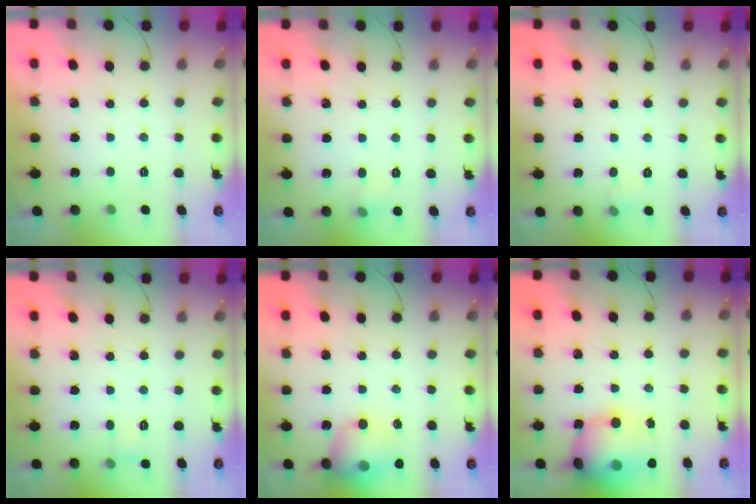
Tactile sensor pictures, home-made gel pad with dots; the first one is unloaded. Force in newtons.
{"total": 5.3, "press": 5.0, "slide": 1.5}
{"total": 4.5, "press": 4.2, "slide": 1.5}
{"total": 3.7, "press": 3.5, "slide": 1.2}
{"total": 15.0, "press": 14.9, "slide": 2.2}
{"total": 16.5, "press": 16.1, "slide": 4.0}